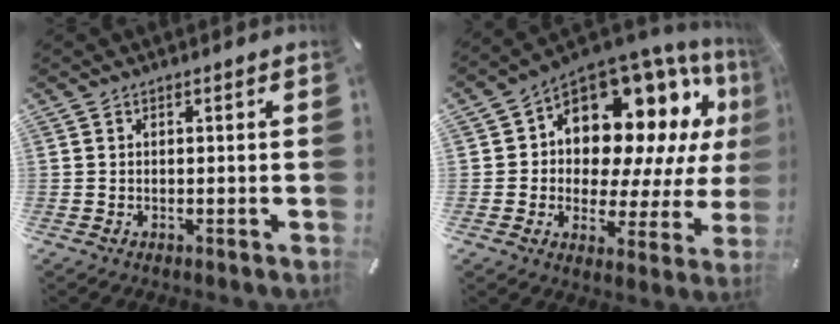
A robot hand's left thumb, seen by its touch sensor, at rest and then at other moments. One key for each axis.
{"total": 15.2, "fx": 8.1, "fy": 9.8, "fz": 8.4, "tx": -0.127, "ty": -0.079, "tz": 0.139}